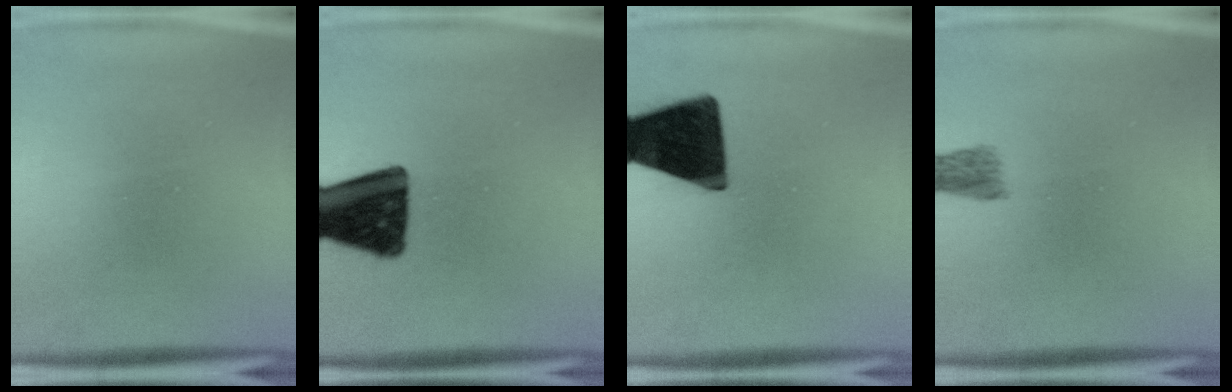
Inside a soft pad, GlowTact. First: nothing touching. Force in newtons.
{"total": 17.2}
{"total": 17.1}
{"total": 3.3}